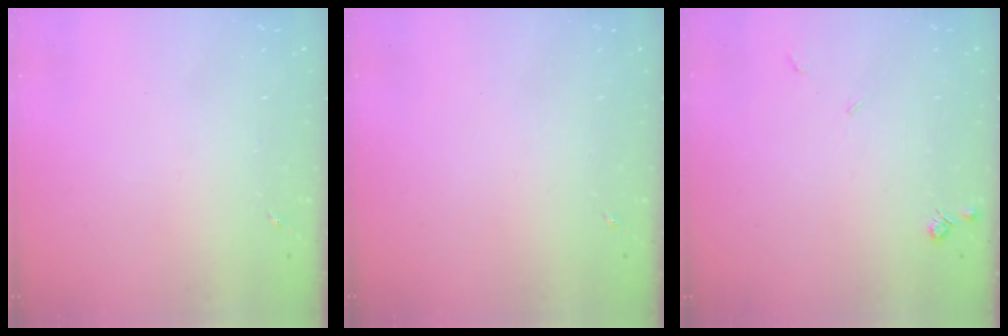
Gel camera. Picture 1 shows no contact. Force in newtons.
{"total": 0.0}
{"total": 4.2, "press": 4.2, "slide": 0.7}